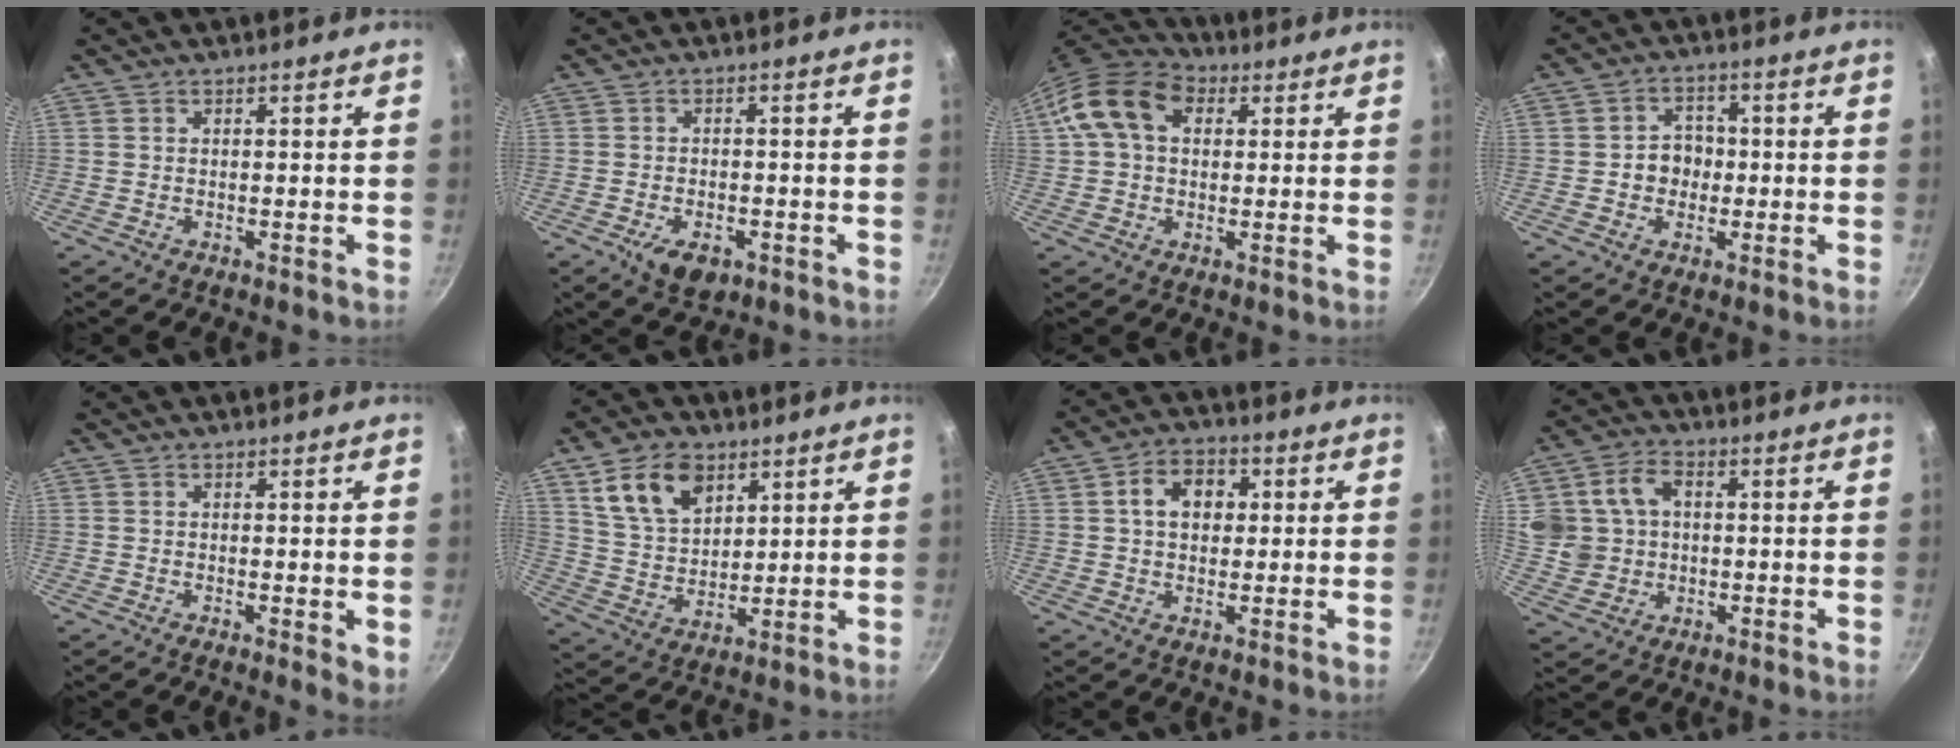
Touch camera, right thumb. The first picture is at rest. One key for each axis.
{"total": 6.0, "fx": -2.8, "fy": 3.4, "fz": 4.1, "tx": -0.060, "ty": 0.010, "tz": -0.037}
{"total": 12.5, "fx": 3.3, "fy": 8.8, "fz": 8.1, "tx": -0.127, "ty": 0.023, "tz": 0.041}
{"total": 5.4, "fx": -0.5, "fy": 4.6, "fz": 2.6, "tx": -0.004, "ty": 0.013, "tz": -0.013}
{"total": 2.7, "fx": 0.1, "fy": 1.0, "fz": 2.6, "tx": -0.031, "ty": -0.010, "tz": 0.000}
{"total": 12.3, "fx": 6.1, "fy": 8.0, "fz": 7.0, "tx": -0.100, "ty": -0.021, "tz": 0.122}
{"total": 7.6, "fx": 1.4, "fy": 5.7, "fz": 4.9, "tx": -0.054, "ty": 0.012, "tz": 0.013}
{"total": 10.0, "fx": 1.7, "fy": 8.4, "fz": 5.1, "tx": -0.075, "ty": 0.012, "tz": 0.034}